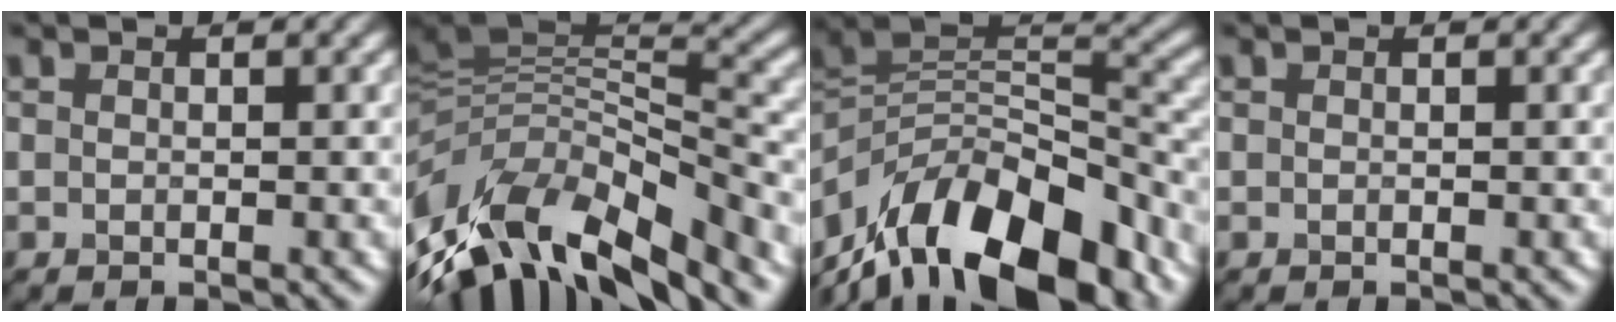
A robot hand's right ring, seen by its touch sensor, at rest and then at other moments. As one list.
[{"total": 12.2, "force": [-6.4, 5.2, 9.0], "torque": [-0.180, 0.018, -0.116]}, {"total": 14.3, "force": [-9.2, 6.6, 8.8], "torque": [-0.173, 0.026, -0.164]}, {"total": 0.0}]